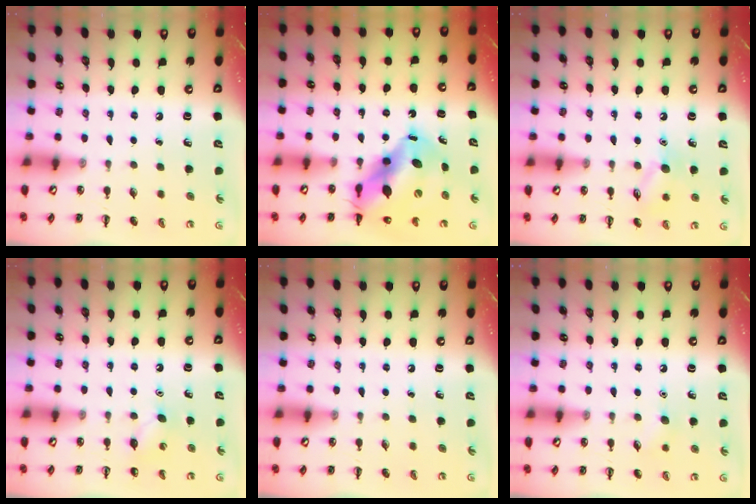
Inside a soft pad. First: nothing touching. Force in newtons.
{"total": 14.1, "press": 13.6, "slide": 3.7}
{"total": 9.1, "press": 9.0, "slide": 0.9}
{"total": 4.6, "press": 4.4, "slide": 1.3}
{"total": 0.0}
{"total": 6.3, "press": 6.0, "slide": 1.9}